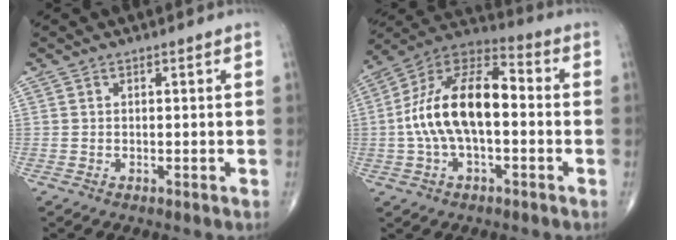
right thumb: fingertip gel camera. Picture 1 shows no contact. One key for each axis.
{"total": 17.4, "fx": -0.8, "fy": 8.7, "fz": 15.0, "tx": -0.274, "ty": 0.044, "tz": -0.024}